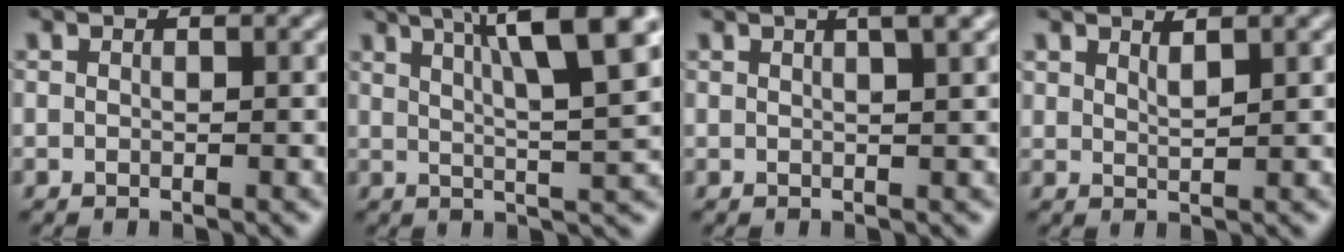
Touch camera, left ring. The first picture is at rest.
{"total": 9.7, "force": [4.8, 1.6, 8.3], "torque": [-0.102, 0.021, 0.073]}
{"total": 3.1, "force": [1.7, 0.9, 2.4], "torque": [-0.013, 0.008, 0.003]}
{"total": 1.1, "force": [1.0, 0.2, 0.5], "torque": [-0.010, -0.002, 0.017]}